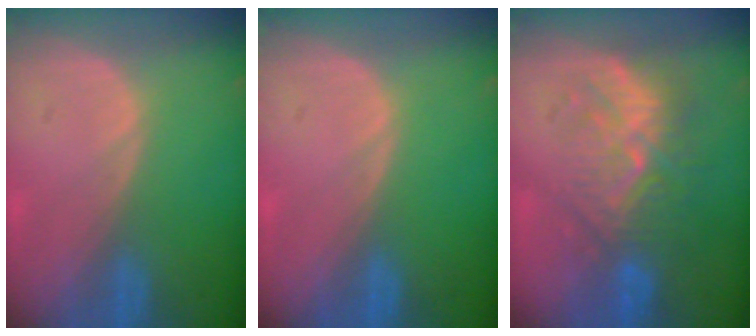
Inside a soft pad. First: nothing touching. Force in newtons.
{"total": 0.0}
{"total": 9.0, "press": 8.6, "slide": 2.4}